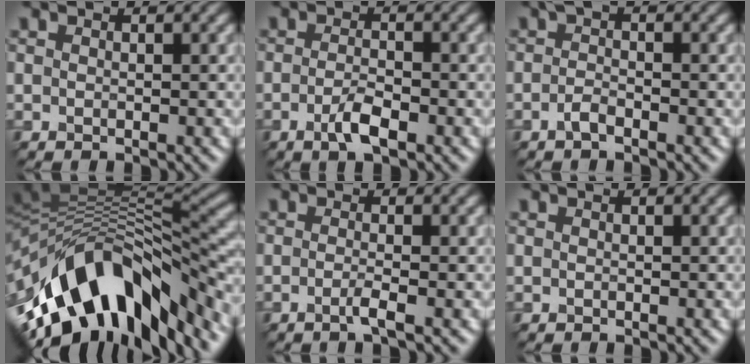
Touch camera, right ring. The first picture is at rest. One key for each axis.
{"total": 1.9, "fx": -0.9, "fy": 0.5, "fz": 1.6, "tx": -0.040, "ty": 0.006, "tz": -0.022}
{"total": 1.0, "fx": -0.5, "fy": 0.1, "fz": 0.9, "tx": -0.025, "ty": 0.006, "tz": -0.014}
{"total": 13.0, "fx": -5.8, "fy": 6.1, "fz": 9.9, "tx": -0.171, "ty": 0.023, "tz": -0.095}
{"total": 1.1, "fx": -0.4, "fy": -0.1, "fz": 1.0, "tx": -0.019, "ty": 0.004, "tz": -0.017}
{"total": 0.0}